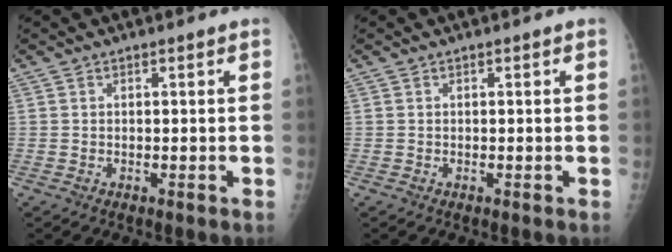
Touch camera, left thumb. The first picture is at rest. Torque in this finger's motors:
{"motor_torque": [0.00, 0.00, 0.00, 0.00, 0.00]}